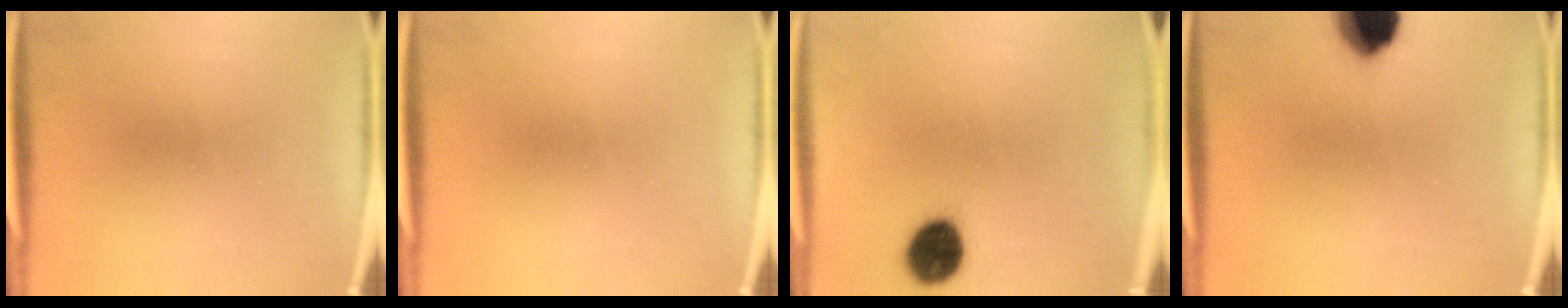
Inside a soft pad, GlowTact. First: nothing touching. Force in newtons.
{"total": 0.0}
{"total": 9.8}
{"total": 12.3}